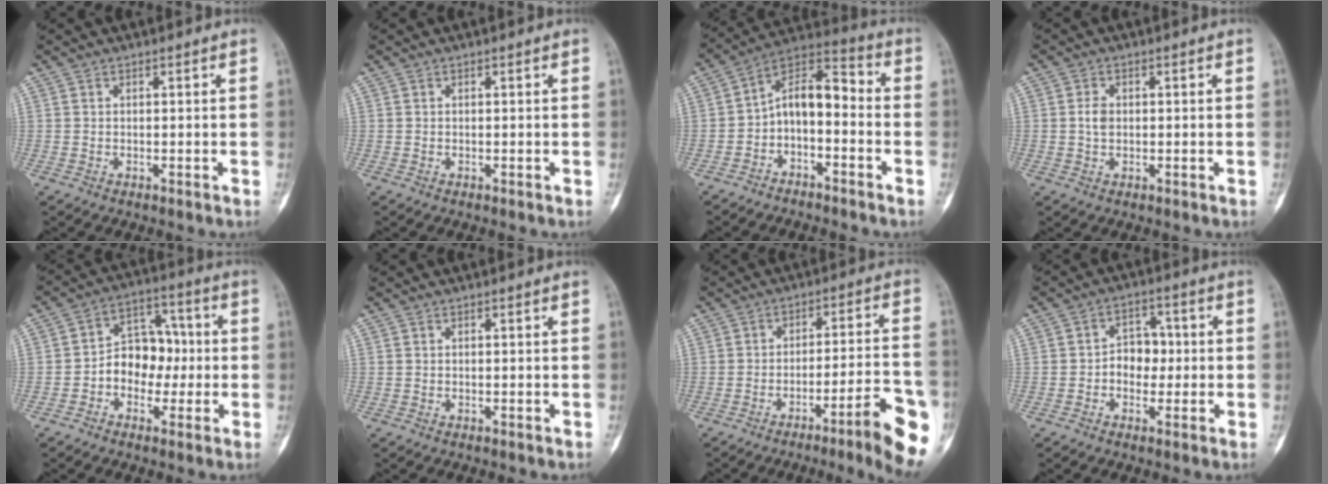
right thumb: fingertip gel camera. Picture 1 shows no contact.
{"total": 0.0}
{"total": 10.6, "force": [-3.0, 5.9, 8.2], "torque": [-0.124, 0.071, -0.065]}
{"total": 2.4, "force": [0.1, 1.7, 1.8], "torque": [-0.031, 0.003, 0.003]}
{"total": 10.0, "force": [-1.4, 7.5, 6.4], "torque": [-0.056, 0.041, -0.034]}
{"total": 0.0}
{"total": 13.9, "force": [-6.8, 1.9, 12.0], "torque": [-0.159, 0.033, -0.093]}
{"total": 6.0, "force": [-0.5, 4.6, 3.9], "torque": [-0.023, 0.018, -0.018]}